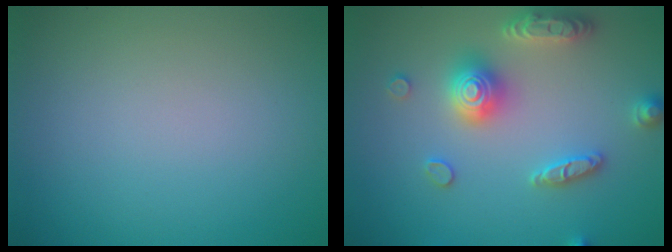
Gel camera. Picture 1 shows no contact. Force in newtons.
{"total": 5.1, "press": 5.1, "slide": 0.8}